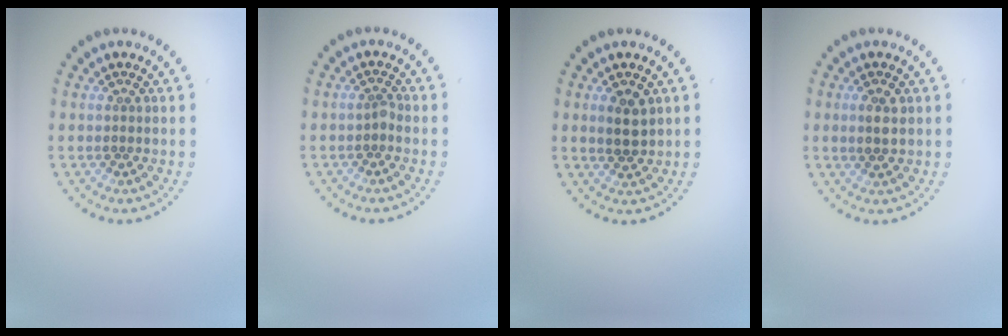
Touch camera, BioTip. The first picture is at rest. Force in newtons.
{"total": 0.8, "press": 0.5, "slide": 0.5}
{"total": 2.2, "press": 2.1, "slide": 0.6}
{"total": 1.6, "press": 1.6, "slide": 0.2}